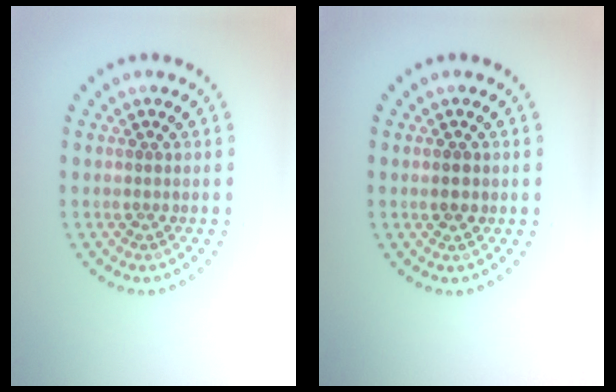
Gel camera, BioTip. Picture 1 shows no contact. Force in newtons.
{"total": 2.0, "press": 2.0, "slide": 0.2}